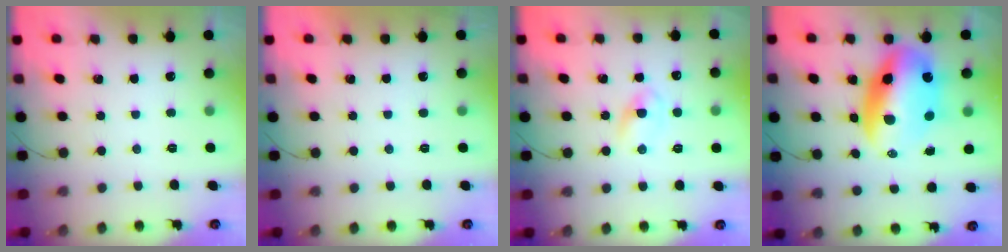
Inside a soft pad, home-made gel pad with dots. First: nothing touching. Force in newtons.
{"total": 1.0, "press": 0.9, "slide": 0.2}
{"total": 2.7, "press": 2.4, "slide": 1.4}
{"total": 14.9, "press": 14.4, "slide": 3.6}